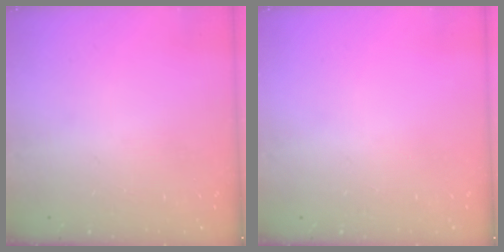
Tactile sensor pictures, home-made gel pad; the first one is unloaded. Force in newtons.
{"total": 0.0}